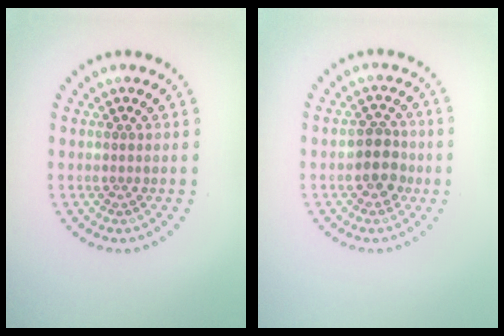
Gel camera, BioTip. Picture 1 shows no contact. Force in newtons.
{"total": 2.9, "press": 2.8, "slide": 1.0}